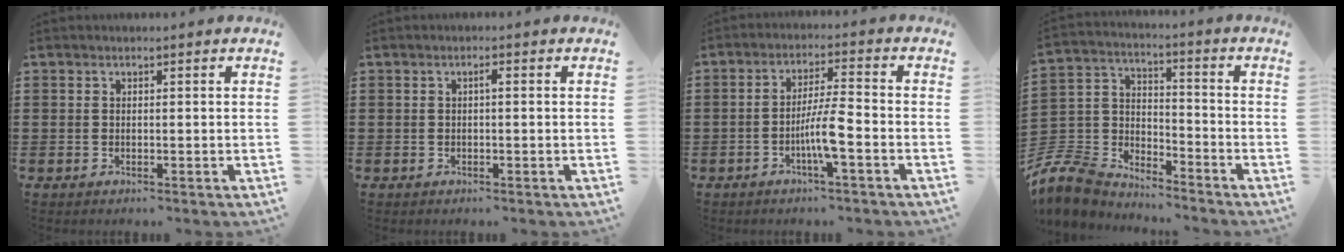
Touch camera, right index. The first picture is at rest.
{"total": 0.8, "force": [0.0, 0.1, 0.8], "torque": [-0.016, -0.001, -0.001]}
{"total": 6.0, "force": [-2.4, 0.4, 5.5], "torque": [-0.107, -0.005, -0.049]}
{"total": 7.8, "force": [-7.1, 2.9, 1.3], "torque": [-0.071, -0.001, -0.152]}